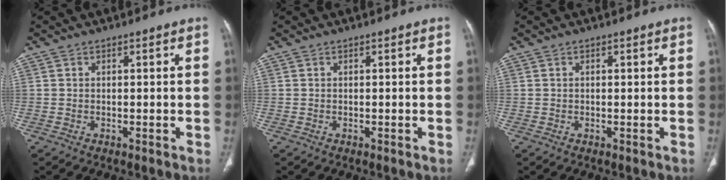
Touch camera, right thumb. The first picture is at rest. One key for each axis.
{"total": 0.0}
{"total": 0.0}